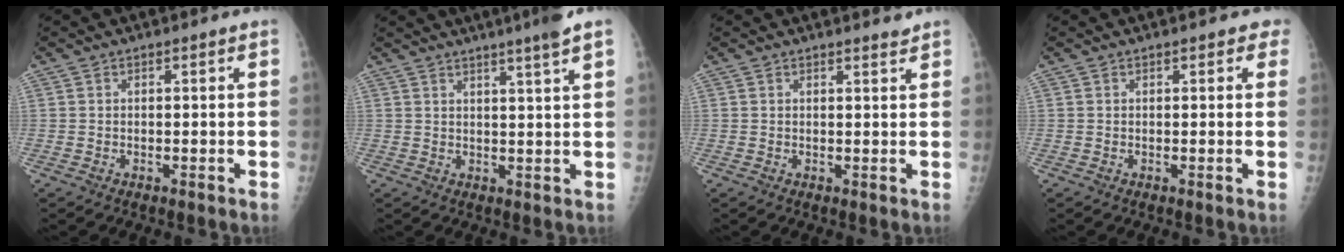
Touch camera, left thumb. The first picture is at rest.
{"total": 6.1, "force": [4.3, -0.8, 4.3], "torque": [-0.060, -0.012, 0.059]}
{"total": 1.2, "force": [1.2, 0.0, 0.2], "torque": [0.001, -0.012, 0.017]}
{"total": 1.6, "force": [1.0, 1.0, 0.8], "torque": [0.011, 0.000, 0.004]}